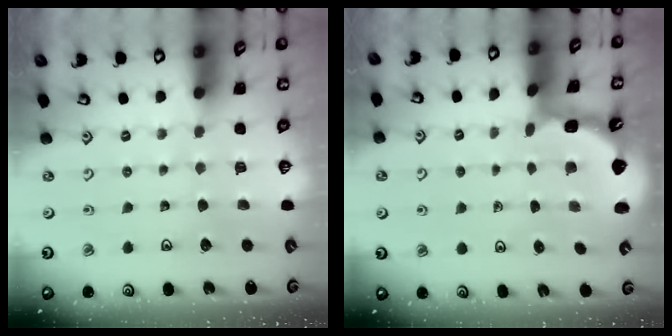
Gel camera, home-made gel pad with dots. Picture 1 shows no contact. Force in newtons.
{"total": 1.9, "press": 1.9, "slide": 0.2}